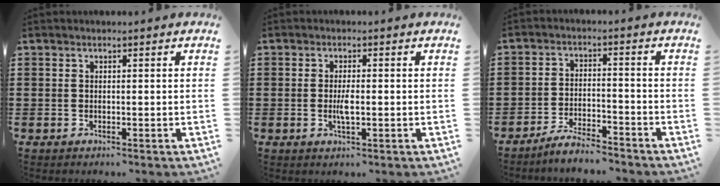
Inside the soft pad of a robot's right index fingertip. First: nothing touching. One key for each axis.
{"total": 2.8, "fx": -0.4, "fy": 0.8, "fz": 2.7, "tx": -0.055, "ty": -0.004, "tz": -0.009}
{"total": 4.7, "fx": -4.6, "fy": 0.2, "fz": 1.2, "tx": -0.029, "ty": 0.001, "tz": -0.092}